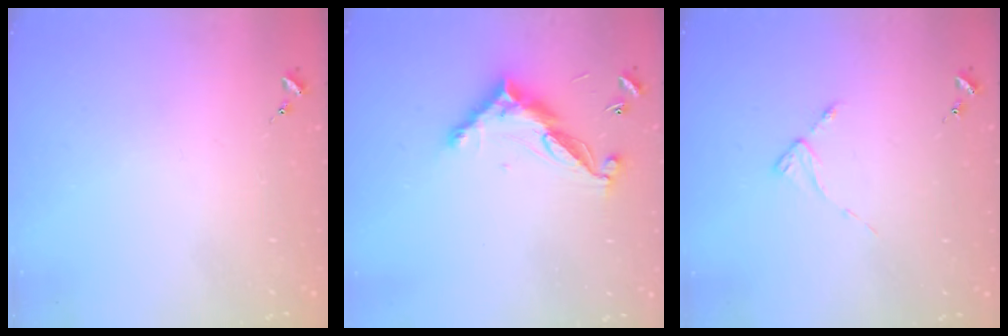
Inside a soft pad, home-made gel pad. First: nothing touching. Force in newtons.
{"total": 12.8, "press": 12.8, "slide": 0.4}
{"total": 2.7, "press": 2.7, "slide": 0.4}